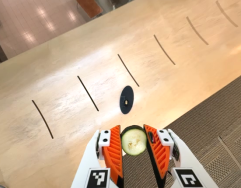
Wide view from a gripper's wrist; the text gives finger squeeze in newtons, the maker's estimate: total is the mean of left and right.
{"total": 8.3, "left": 8.3, "right": 8.4}